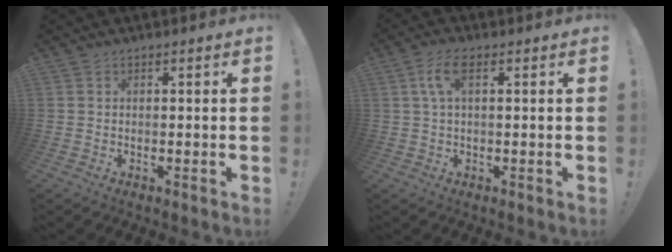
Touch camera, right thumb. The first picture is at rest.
{"total": 5.5, "force": [1.7, 2.2, 4.7], "torque": [-0.087, 0.005, 0.030]}